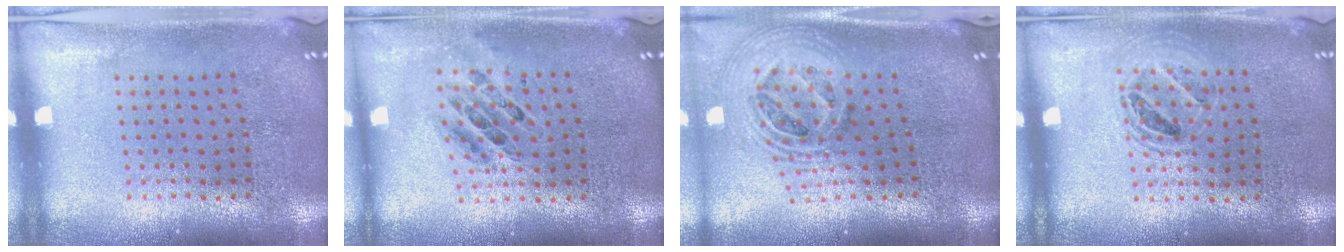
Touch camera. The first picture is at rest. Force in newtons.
{"total": 0.7, "press": 0.7, "slide": 0.1}
{"total": 2.2, "press": 1.7, "slide": 1.5}
{"total": 1.4, "press": 1.3, "slide": 0.5}